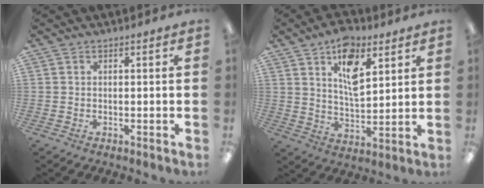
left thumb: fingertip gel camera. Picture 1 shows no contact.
{"total": 11.8, "force": [6.7, 5.7, 7.8], "torque": [-0.118, -0.028, 0.116]}